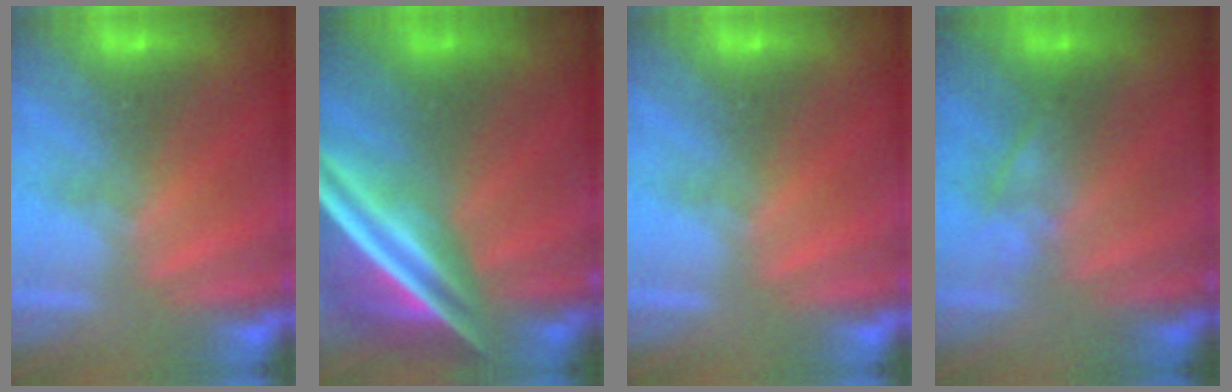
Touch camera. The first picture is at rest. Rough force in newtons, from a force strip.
{"total": 9.2}
{"total": 0.0}
{"total": 2.4}